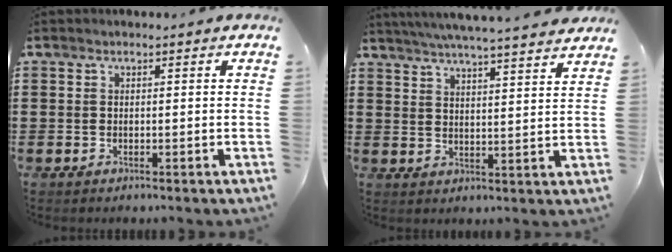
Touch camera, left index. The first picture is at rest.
{"total": 5.2, "force": [4.8, -0.6, 1.8], "torque": [-0.051, -0.028, 0.084]}